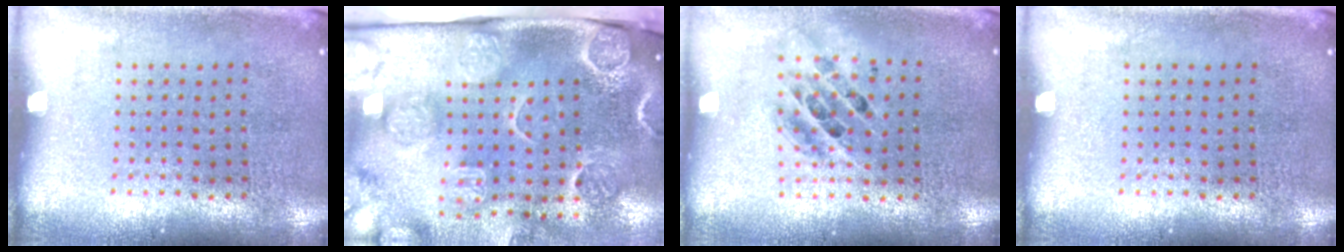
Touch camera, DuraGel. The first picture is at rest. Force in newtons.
{"total": 4.6, "press": 3.3, "slide": 3.2}
{"total": 1.4, "press": 1.2, "slide": 0.7}
{"total": 0.0}